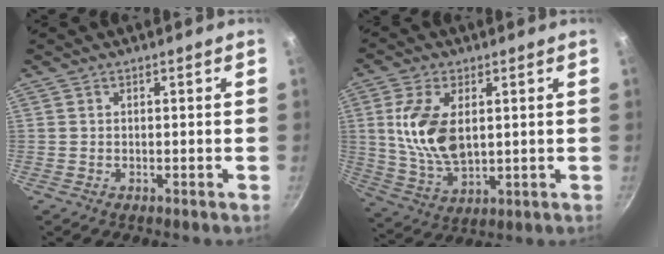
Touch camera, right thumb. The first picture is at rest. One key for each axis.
{"total": 12.7, "fx": 2.3, "fy": 7.1, "fz": 10.3, "tx": -0.194, "ty": -0.018, "tz": 0.050}